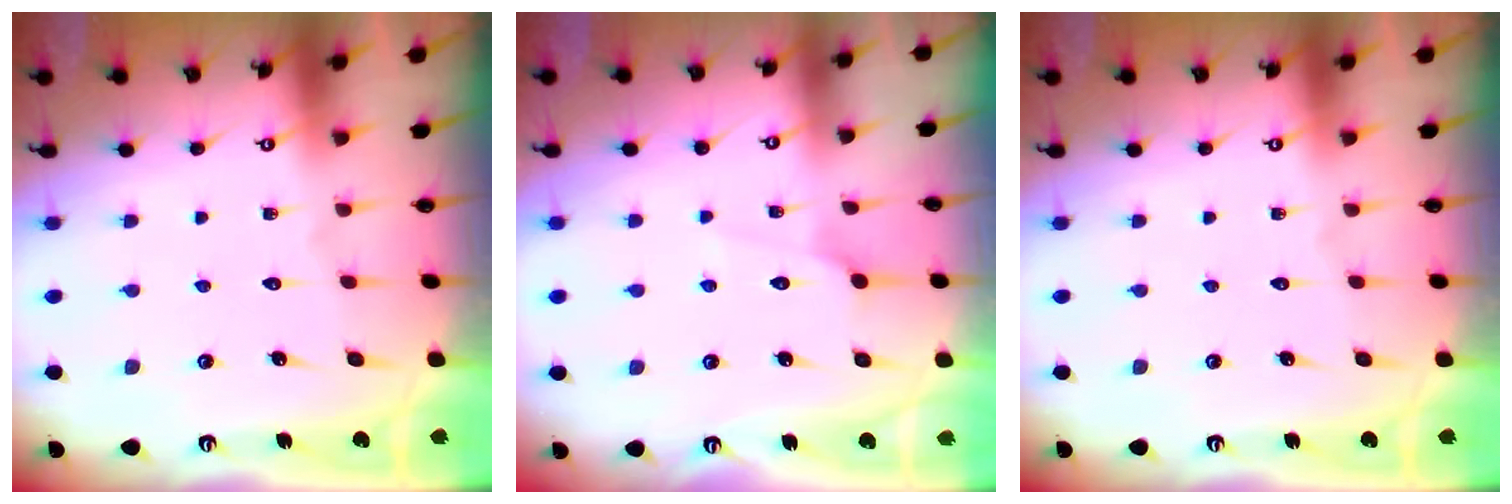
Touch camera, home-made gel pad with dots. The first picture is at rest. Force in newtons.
{"total": 2.8, "press": 2.7, "slide": 0.6}
{"total": 0.0}